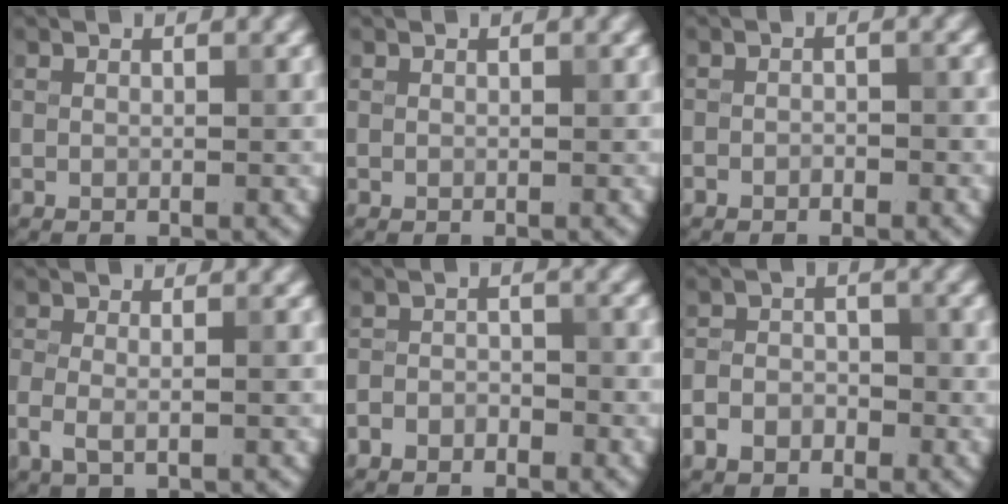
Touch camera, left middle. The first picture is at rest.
{"total": 0.0}
{"total": 1.3, "force": [-0.9, 0.7, 0.7], "torque": [-0.012, 0.002, -0.016]}
{"total": 2.7, "force": [-0.8, 1.1, 2.3], "torque": [-0.052, -0.006, -0.021]}
{"total": 2.4, "force": [-1.8, 1.3, 0.9], "torque": [-0.018, 0.005, -0.040]}
{"total": 3.1, "force": [-1.8, 2.2, 1.3], "torque": [-0.023, 0.001, -0.038]}